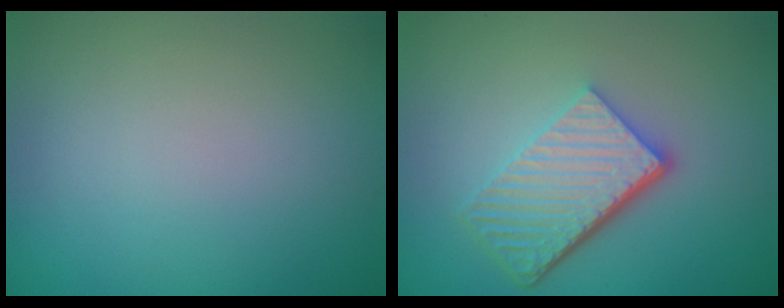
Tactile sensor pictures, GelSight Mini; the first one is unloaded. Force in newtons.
{"total": 6.1, "press": 4.1, "slide": 4.5}